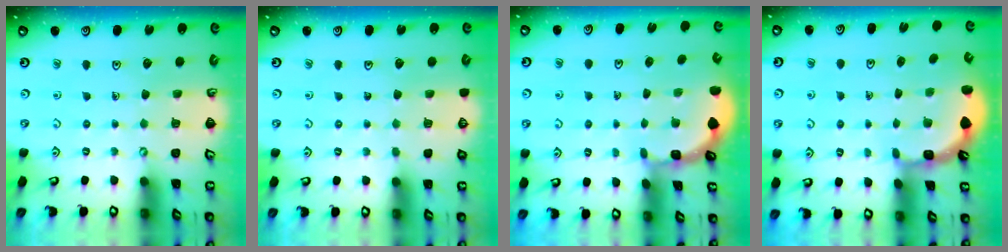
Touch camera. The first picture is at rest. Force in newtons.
{"total": 0.0}
{"total": 1.8, "press": 1.8, "slide": 0.2}
{"total": 1.9, "press": 1.8, "slide": 0.6}